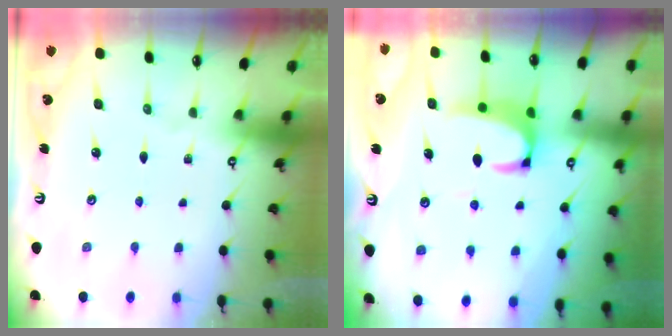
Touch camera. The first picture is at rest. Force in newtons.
{"total": 2.2, "press": 2.0, "slide": 0.9}